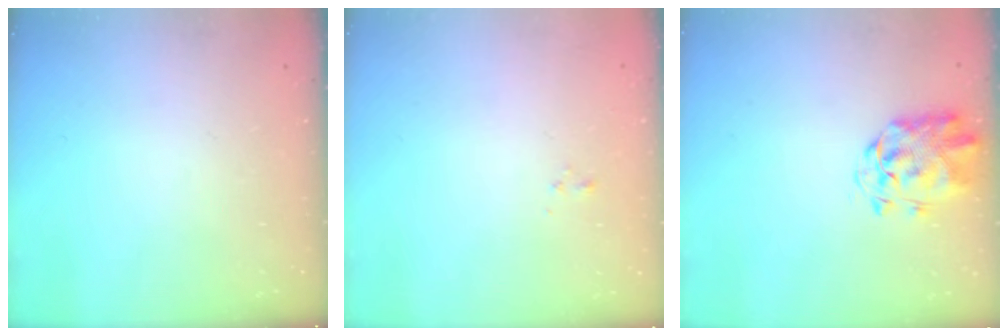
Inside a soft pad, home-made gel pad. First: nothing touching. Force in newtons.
{"total": 1.0, "press": 0.9, "slide": 0.4}
{"total": 2.9, "press": 2.8, "slide": 0.8}